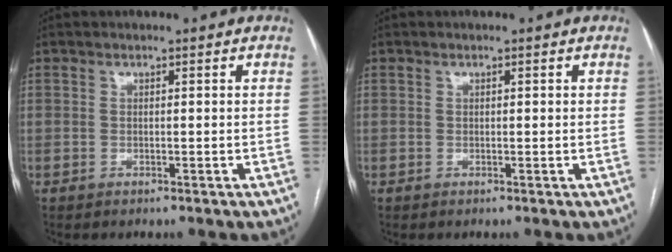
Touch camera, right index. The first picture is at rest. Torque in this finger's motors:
{"motor_torque": [-0.10, 0.06, 0.01, 0.01]}